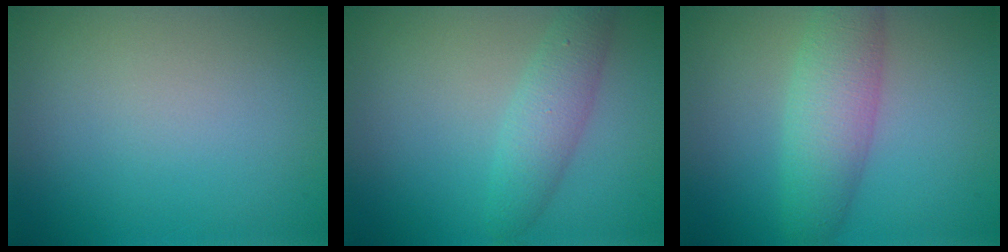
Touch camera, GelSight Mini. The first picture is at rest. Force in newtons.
{"total": 3.0, "press": 3.0, "slide": 0.1}
{"total": 4.7, "press": 4.7, "slide": 0.1}